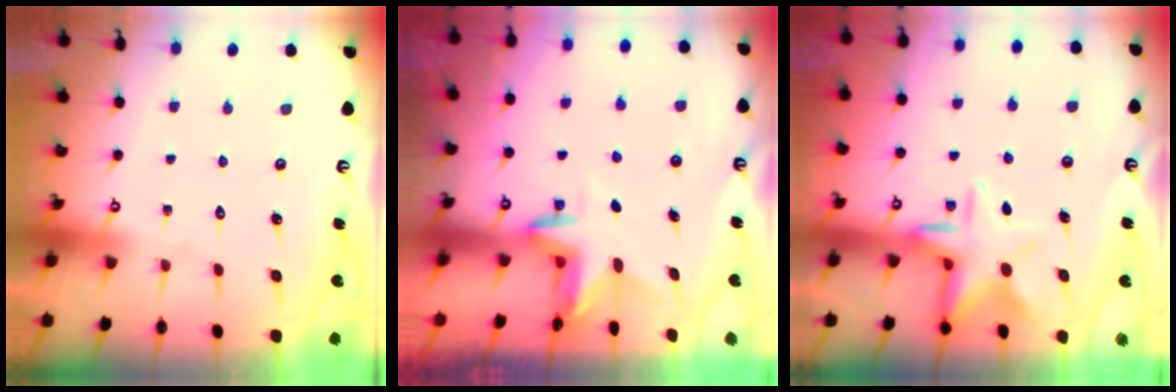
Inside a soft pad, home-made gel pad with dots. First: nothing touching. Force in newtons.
{"total": 3.3, "press": 3.3, "slide": 0.3}
{"total": 8.7, "press": 8.5, "slide": 1.7}